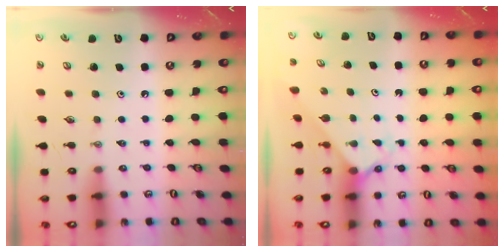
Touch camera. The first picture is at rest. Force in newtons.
{"total": 2.5, "press": 2.5, "slide": 0.2}